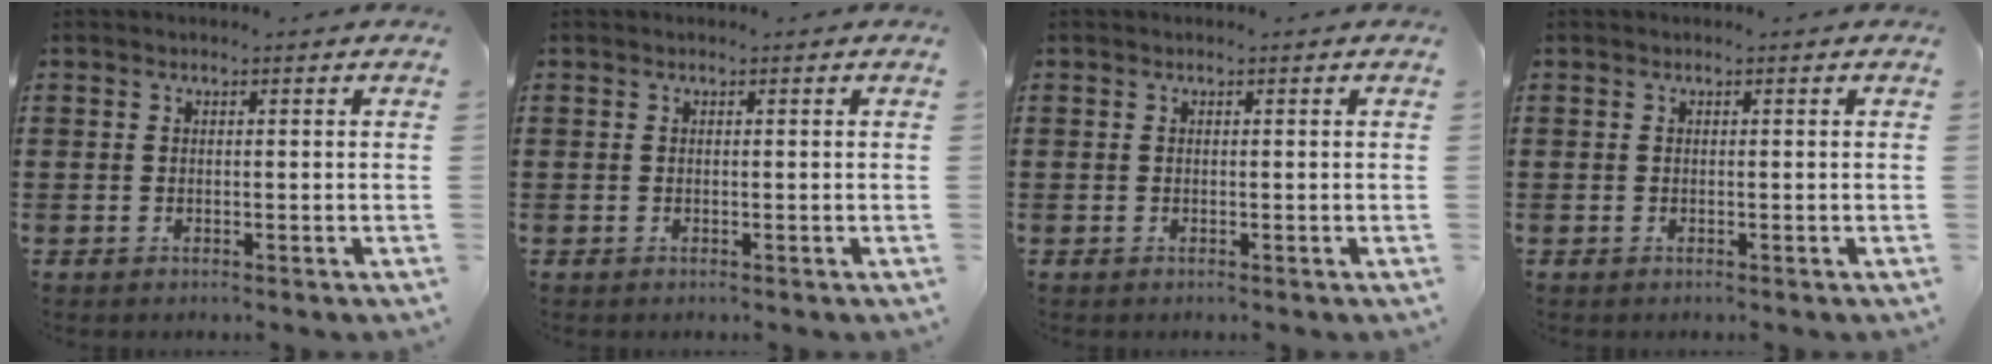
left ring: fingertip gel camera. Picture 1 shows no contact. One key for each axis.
{"total": 0.0}
{"total": 0.0}
{"total": 0.0}